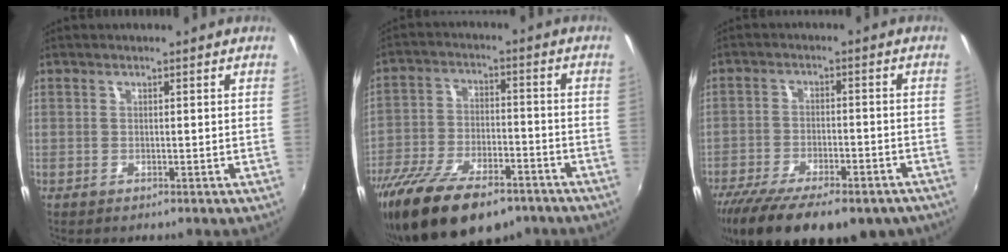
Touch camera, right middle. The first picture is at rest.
{"total": 18.5, "force": [-13.1, 7.6, 10.5], "torque": [-0.218, -0.037, -0.219]}
{"total": 22.6, "force": [-16.5, 8.7, 12.7], "torque": [-0.246, -0.046, -0.238]}